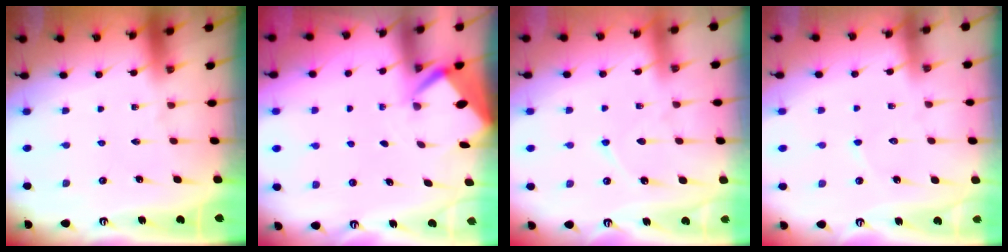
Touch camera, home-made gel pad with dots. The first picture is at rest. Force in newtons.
{"total": 2.7, "press": 2.6, "slide": 0.3}
{"total": 5.8, "press": 5.8, "slide": 0.7}
{"total": 3.8, "press": 3.8, "slide": 0.2}